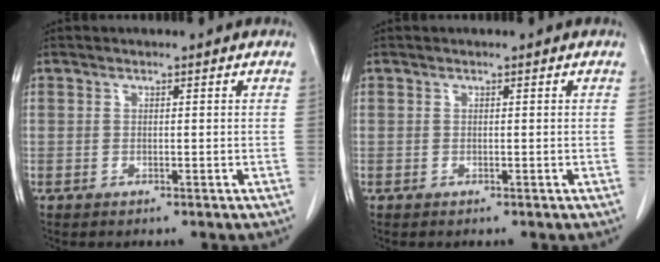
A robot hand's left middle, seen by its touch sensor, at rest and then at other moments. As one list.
[{"total": 0.0}]